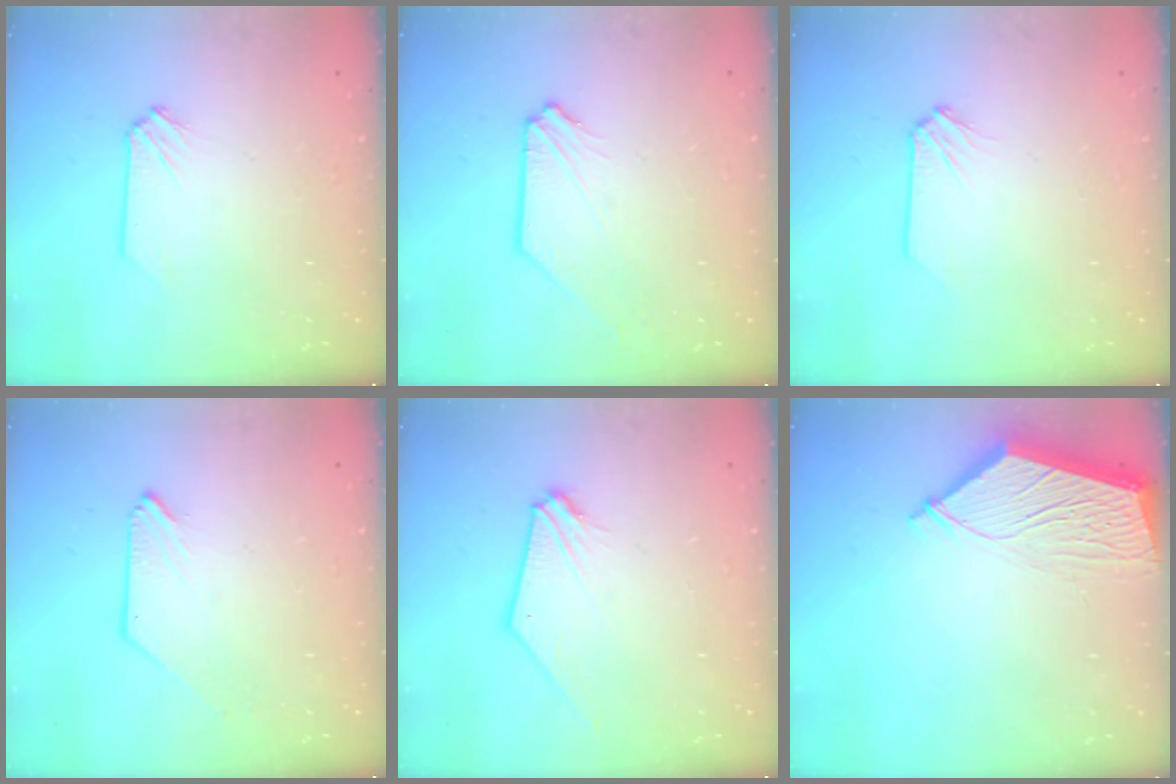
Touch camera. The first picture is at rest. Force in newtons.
{"total": 1.3, "press": 1.3, "slide": 0.2}
{"total": 0.0}
{"total": 0.0}
{"total": 0.9, "press": 0.8, "slide": 0.2}
{"total": 8.1, "press": 8.0, "slide": 1.1}